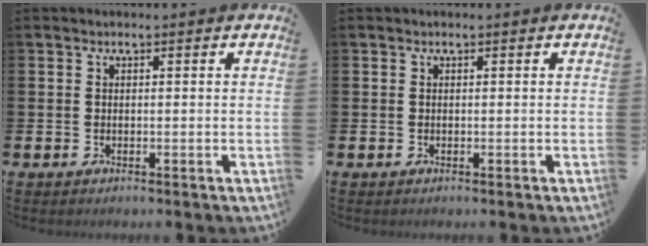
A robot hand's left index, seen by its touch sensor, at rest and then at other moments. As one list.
[{"total": 0.0}]